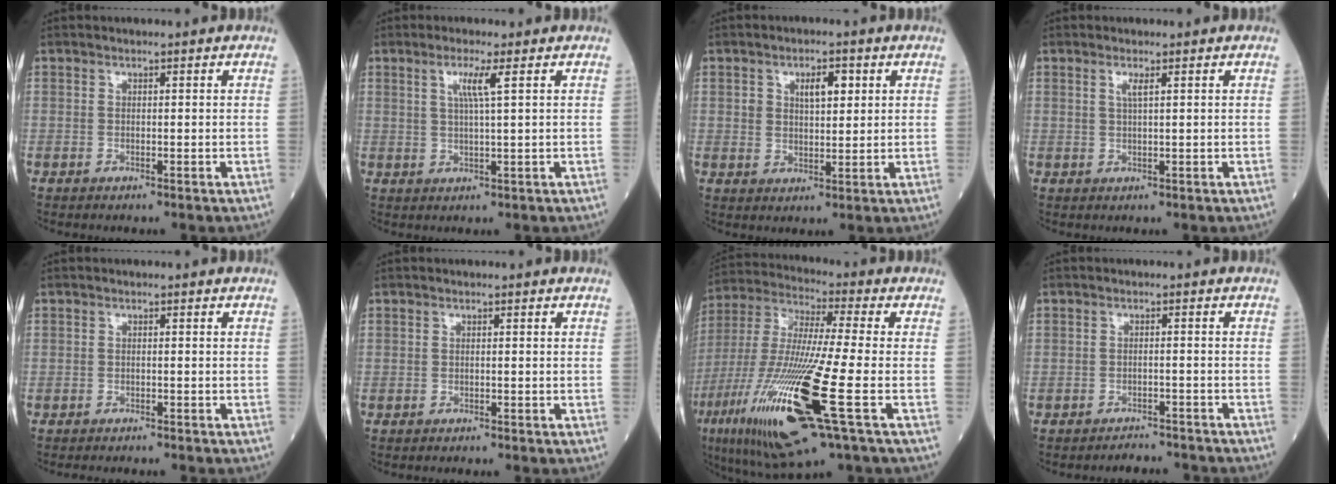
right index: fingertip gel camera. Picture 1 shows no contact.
{"total": 3.5, "force": [1.4, -0.6, 3.2], "torque": [-0.065, -0.001, 0.026]}
{"total": 4.7, "force": [1.8, 2.3, 3.7], "torque": [-0.060, 0.008, 0.033]}
{"total": 1.4, "force": [0.7, -0.1, 1.3], "torque": [-0.030, 0.000, 0.013]}
{"total": 3.6, "force": [-3.3, 0.8, 1.2], "torque": [-0.013, -0.005, -0.044]}
{"total": 0.0}
{"total": 23.2, "force": [-8.3, 1.8, 21.6], "torque": [-0.470, -0.053, -0.156]}
{"total": 4.4, "force": [-4.4, 0.7, 0.1], "torque": [0.002, -0.001, -0.059]}